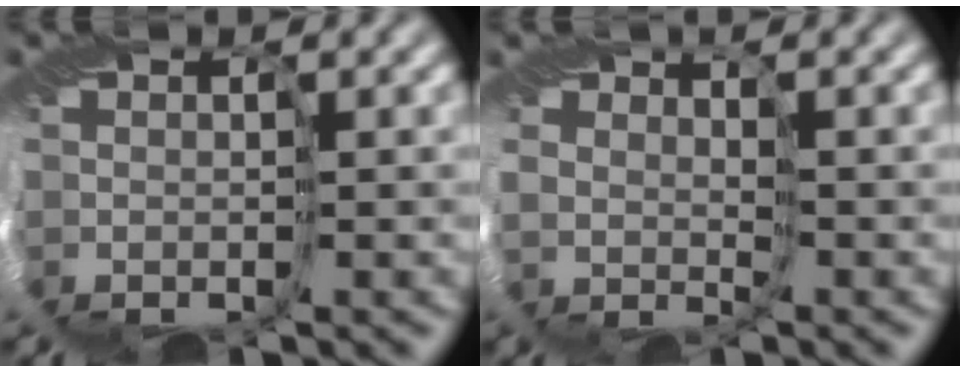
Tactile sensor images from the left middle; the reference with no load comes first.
{"total": 2.3, "force": [1.5, -1.0, -1.4], "torque": [0.015, 0.000, 0.030]}